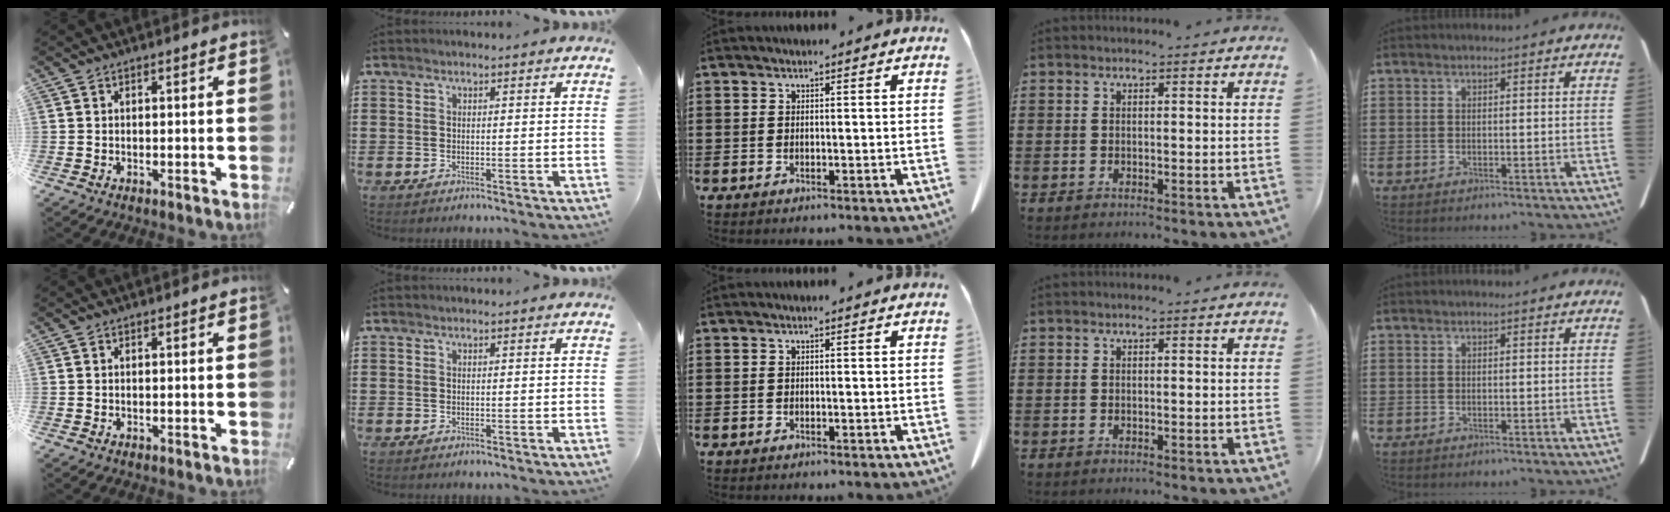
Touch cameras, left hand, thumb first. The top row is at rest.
{}